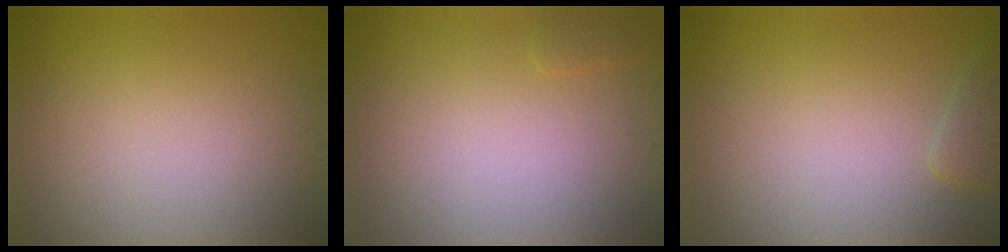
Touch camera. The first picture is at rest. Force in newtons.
{"total": 0.7, "press": 0.7, "slide": 0.0}
{"total": 1.3, "press": 1.3, "slide": 0.1}